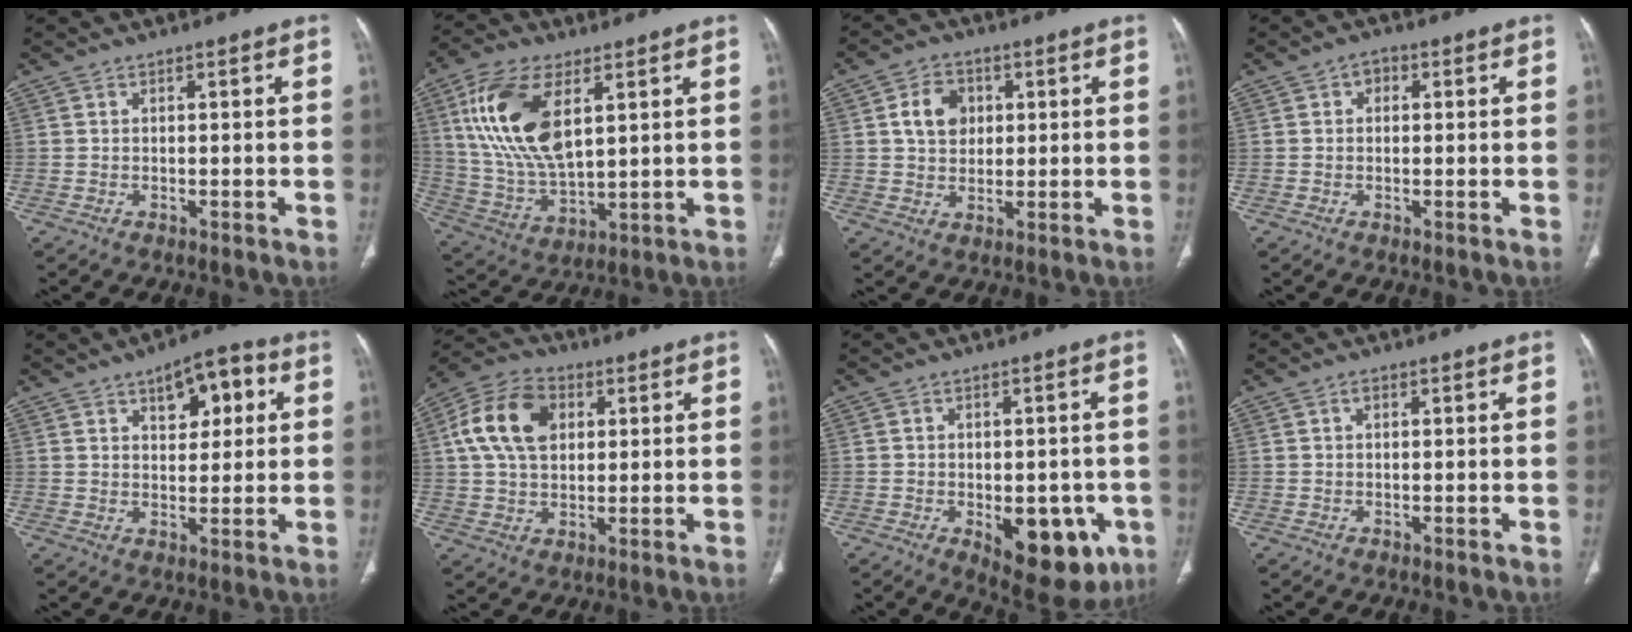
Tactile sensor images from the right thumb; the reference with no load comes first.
{"total": 17.9, "force": [6.2, 8.8, 14.3], "torque": [-0.282, -0.019, 0.126]}
{"total": 7.1, "force": [1.8, 5.6, 4.1], "torque": [-0.047, -0.001, 0.028]}
{"total": 2.2, "force": [0.5, 1.7, 1.3], "torque": [-0.006, 0.007, 0.002]}
{"total": 9.3, "force": [3.7, 4.9, 7.0], "torque": [-0.064, 0.000, 0.048]}
{"total": 13.3, "force": [3.4, 9.1, 9.1], "torque": [-0.158, 0.013, 0.054]}
{"total": 14.1, "force": [-5.0, 7.4, 10.9], "torque": [-0.111, 0.003, -0.049]}
{"total": 1.1, "force": [0.4, 0.6, 0.7], "torque": [-0.013, 0.005, 0.006]}